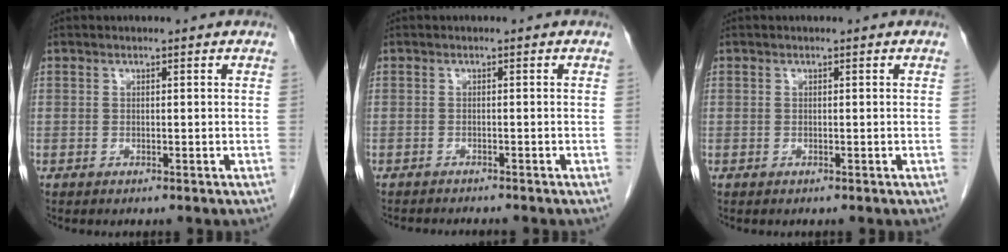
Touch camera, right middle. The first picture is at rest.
{"total": 4.4, "force": [-4.1, 0.3, 1.4], "torque": [-0.016, -0.009, -0.057]}
{"total": 0.0}